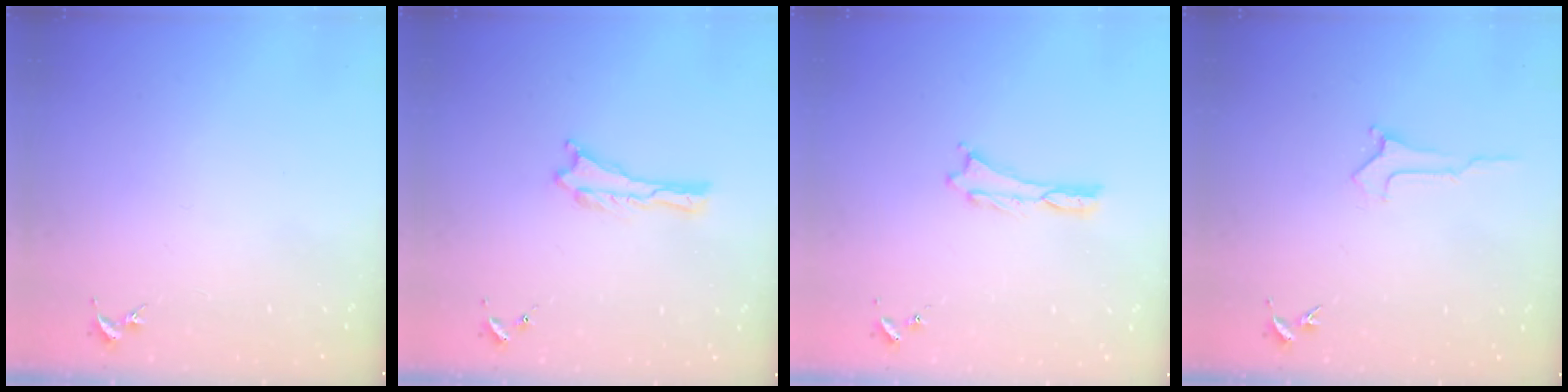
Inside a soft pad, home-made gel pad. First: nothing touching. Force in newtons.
{"total": 0.0}
{"total": 0.0}
{"total": 0.0}